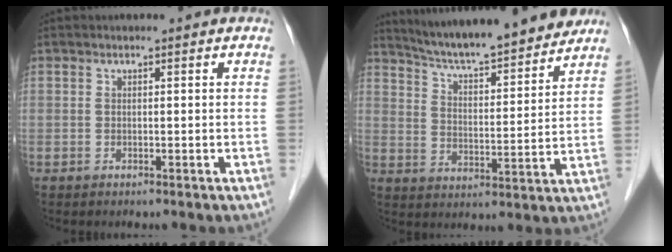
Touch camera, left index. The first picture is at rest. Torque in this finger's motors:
{"motor_torque": [0.00, -0.40, 0.30, 0.06]}